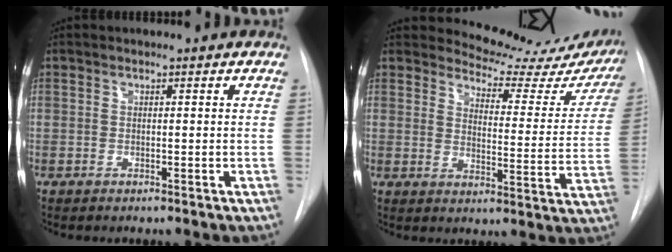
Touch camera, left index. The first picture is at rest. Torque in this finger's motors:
{"motor_torque": [1.01, -1.13, 0.08, -0.05]}